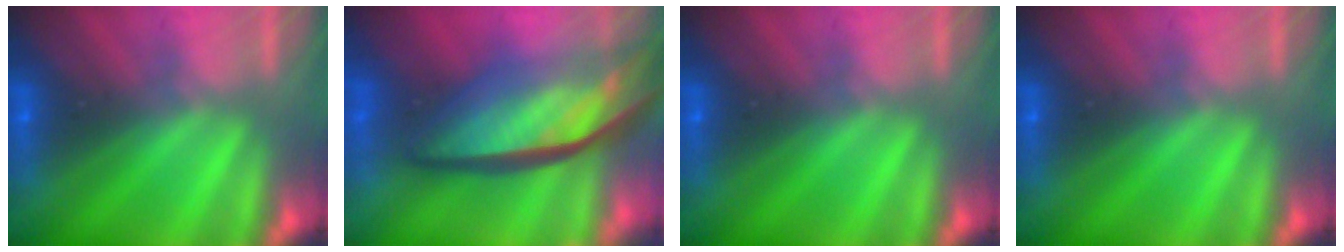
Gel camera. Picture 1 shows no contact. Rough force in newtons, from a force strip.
{"total": 9.1}
{"total": 0.0}
{"total": 0.0}